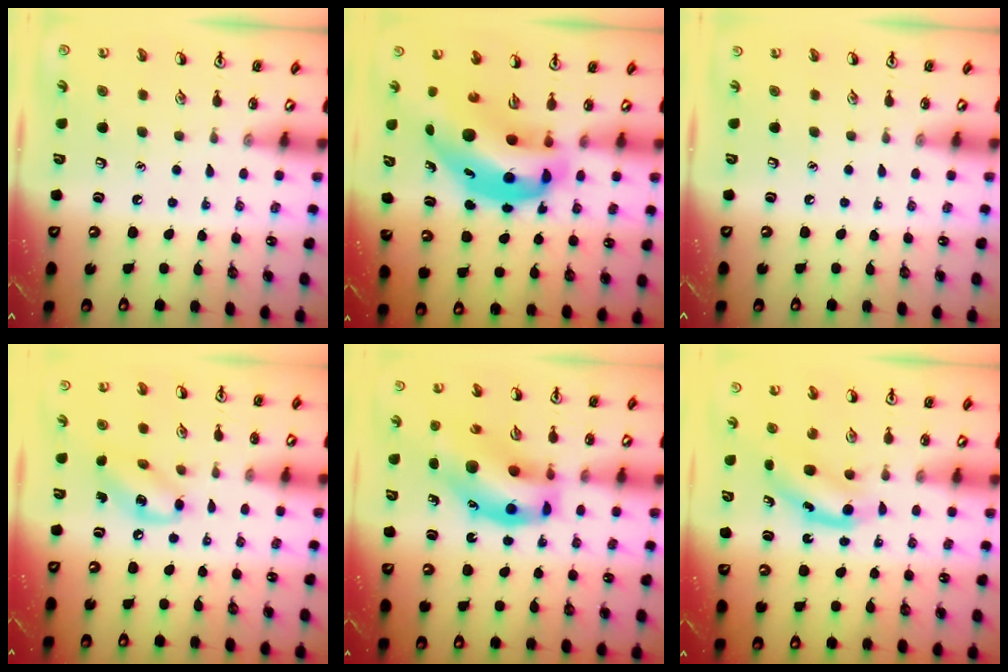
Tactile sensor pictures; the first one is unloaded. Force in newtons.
{"total": 13.4, "press": 12.9, "slide": 3.7}
{"total": 0.0}
{"total": 8.2, "press": 8.0, "slide": 1.4}
{"total": 17.1, "press": 16.6, "slide": 3.8}
{"total": 4.2, "press": 4.1, "slide": 0.8}